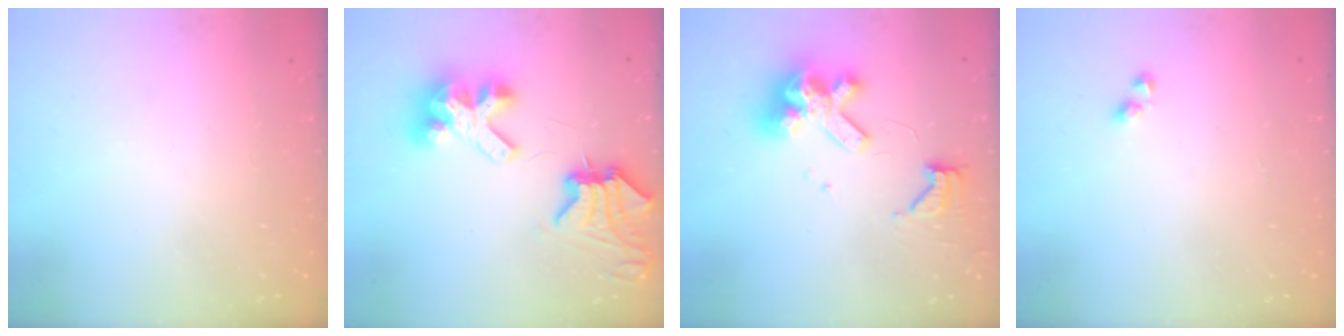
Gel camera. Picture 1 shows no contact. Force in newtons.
{"total": 10.0, "press": 10.0, "slide": 1.0}
{"total": 12.3, "press": 12.2, "slide": 1.4}
{"total": 3.1, "press": 3.1, "slide": 0.2}